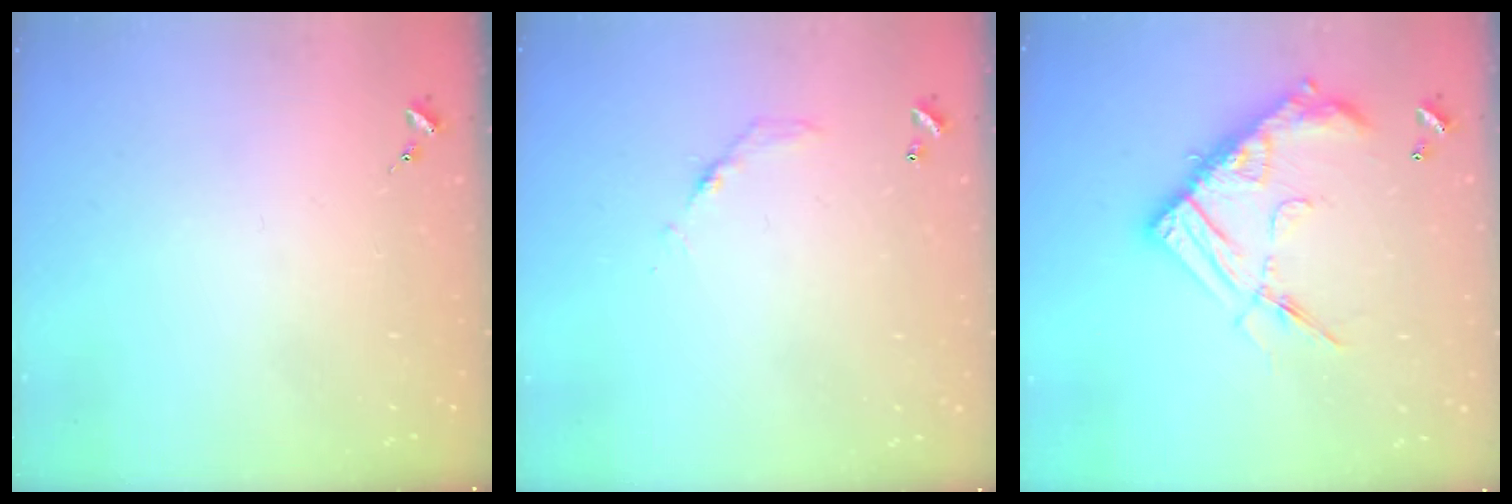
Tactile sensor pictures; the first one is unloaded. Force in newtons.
{"total": 5.0, "press": 5.0, "slide": 0.3}
{"total": 18.6, "press": 18.5, "slide": 1.7}